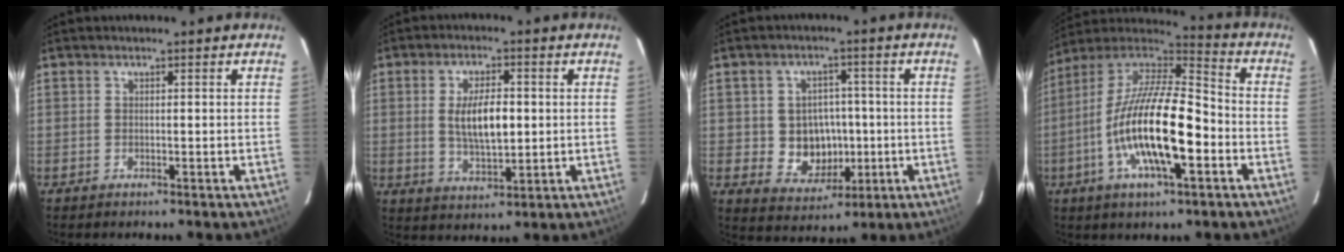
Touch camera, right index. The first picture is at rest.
{"total": 8.6, "force": [0.6, 3.6, 7.8], "torque": [-0.144, -0.001, 0.016]}
{"total": 8.3, "force": [-0.9, 7.5, 3.6], "torque": [-0.080, 0.011, 0.004]}
{"total": 21.0, "force": [-5.9, 6.5, 19.1], "torque": [-0.361, -0.015, -0.118]}